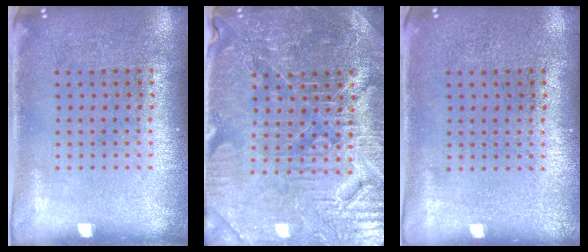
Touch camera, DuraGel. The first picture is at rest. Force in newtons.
{"total": 4.6, "press": 4.4, "slide": 1.3}
{"total": 0.0}